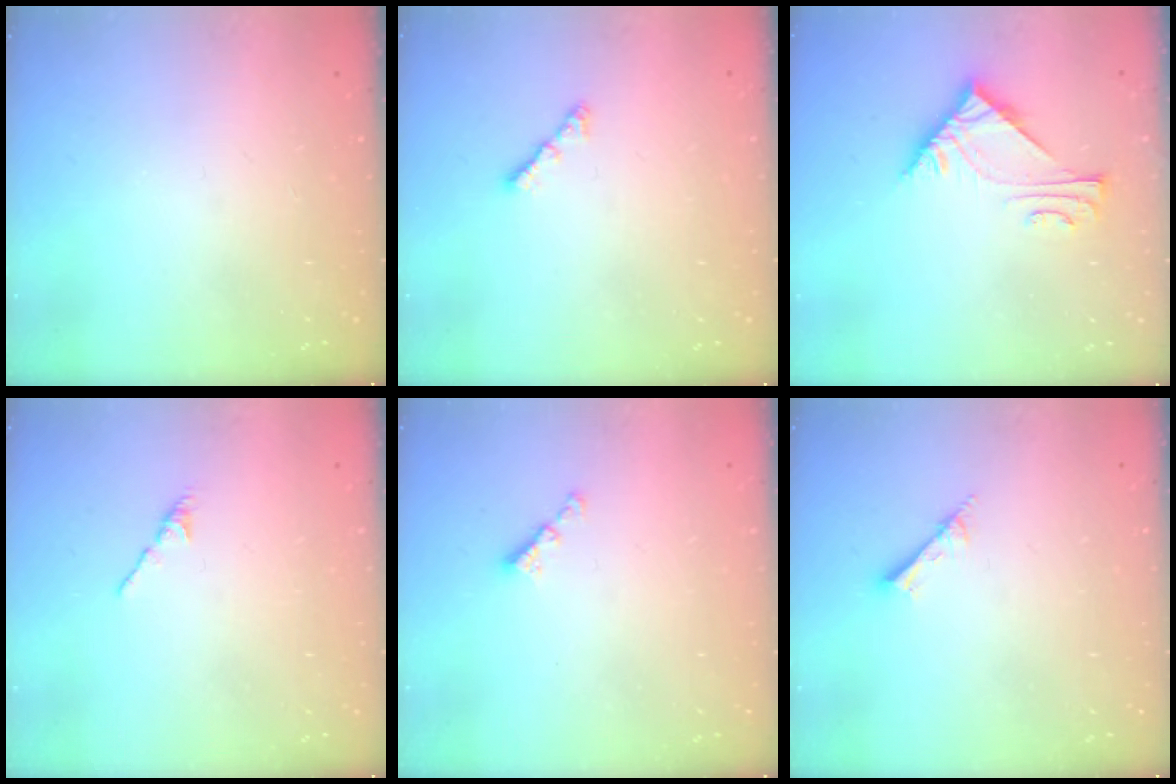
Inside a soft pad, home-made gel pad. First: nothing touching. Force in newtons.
{"total": 2.7, "press": 2.7, "slide": 0.6}
{"total": 6.3, "press": 6.2, "slide": 0.8}
{"total": 3.0, "press": 2.8, "slide": 0.8}
{"total": 2.4, "press": 2.4, "slide": 0.4}
{"total": 1.8, "press": 1.8, "slide": 0.0}